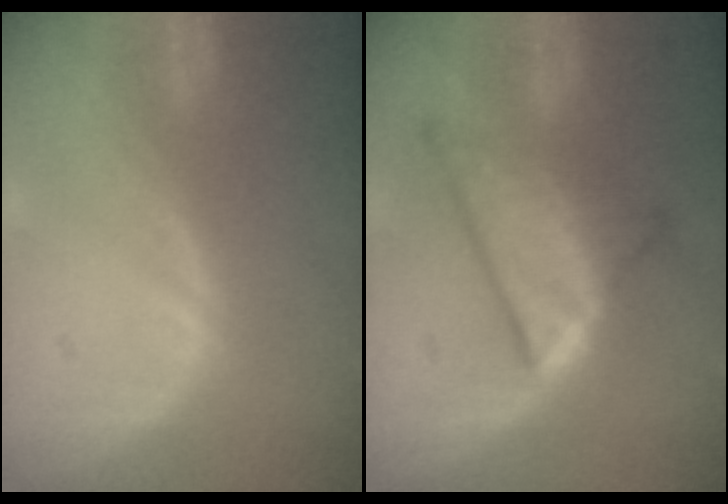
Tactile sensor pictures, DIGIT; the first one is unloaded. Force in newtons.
{"total": 9.1, "press": 9.1, "slide": 0.7}